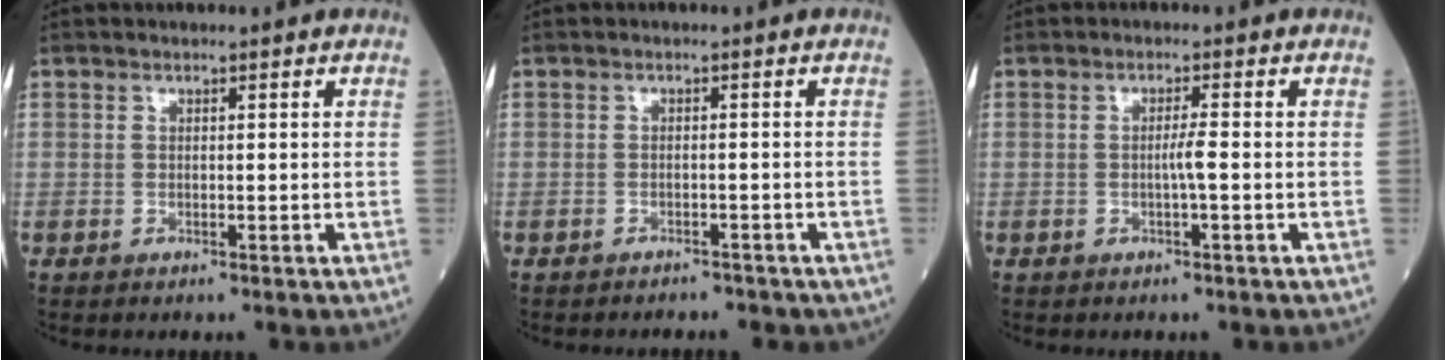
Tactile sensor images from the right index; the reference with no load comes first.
{"total": 4.2, "force": [-3.7, 1.8, 0.7], "torque": [-0.011, 0.004, -0.040]}
{"total": 1.9, "force": [-0.4, -0.3, 1.8], "torque": [-0.034, -0.001, -0.008]}